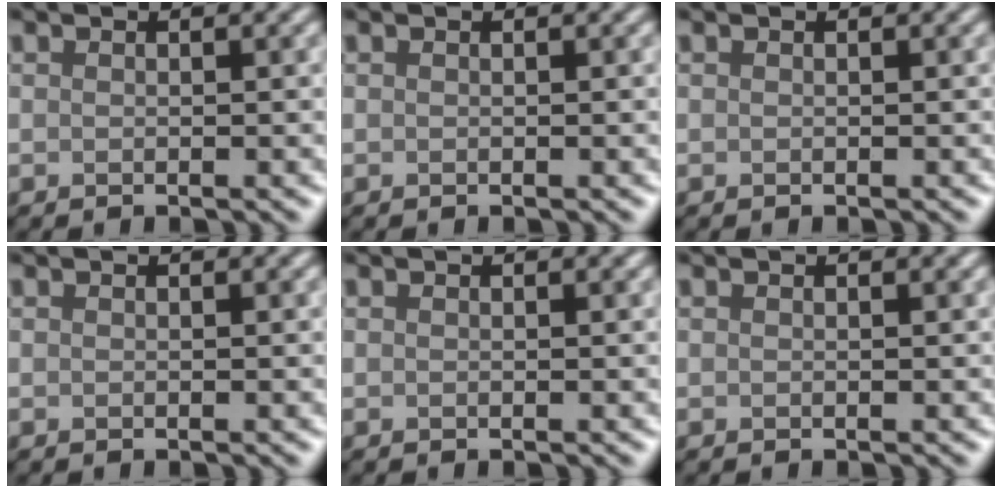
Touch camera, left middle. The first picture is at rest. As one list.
[{"total": 0.0}, {"total": 0.0}, {"total": 0.0}, {"total": 0.0}, {"total": 0.0}]